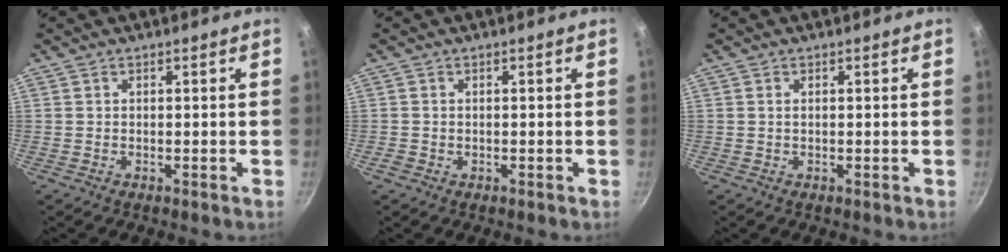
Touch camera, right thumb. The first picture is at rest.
{"total": 0.7, "force": [-0.3, 0.6, 0.3], "torque": [-0.005, -0.001, -0.004]}
{"total": 0.7, "force": [0.2, 0.3, 0.5], "torque": [-0.010, 0.000, 0.003]}